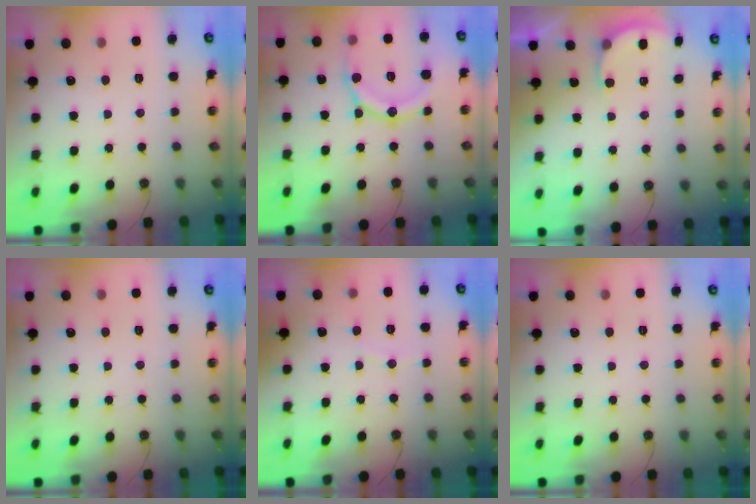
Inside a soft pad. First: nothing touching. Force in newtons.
{"total": 14.9, "press": 14.8, "slide": 1.5}
{"total": 3.3, "press": 3.1, "slide": 1.2}
{"total": 0.0}
{"total": 2.8, "press": 2.8, "slide": 0.3}
{"total": 0.0}